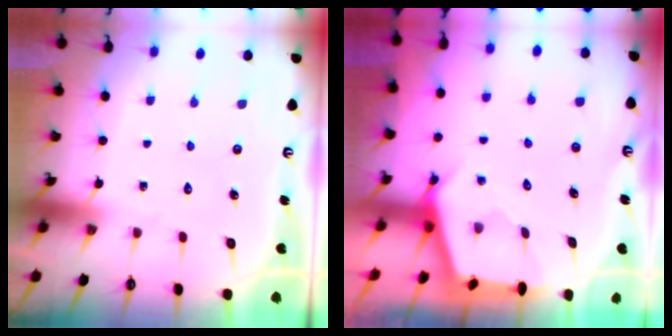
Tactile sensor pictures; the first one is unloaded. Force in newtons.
{"total": 2.6, "press": 2.6, "slide": 0.3}